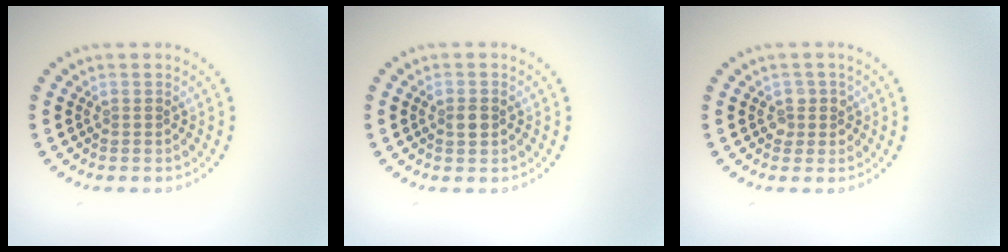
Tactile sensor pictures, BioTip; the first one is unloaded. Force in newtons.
{"total": 1.3, "press": 1.3, "slide": 0.2}
{"total": 1.5, "press": 1.4, "slide": 0.7}